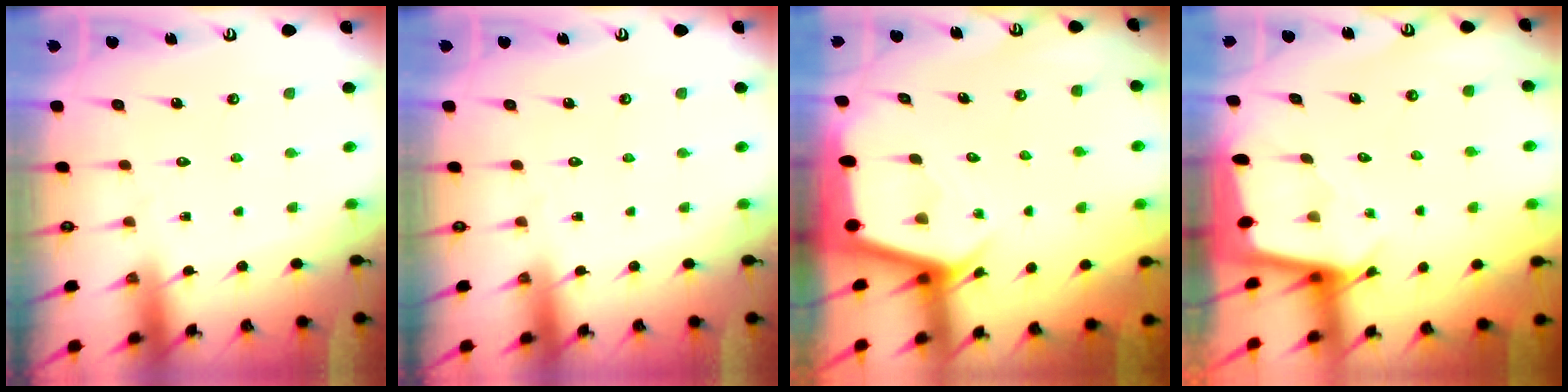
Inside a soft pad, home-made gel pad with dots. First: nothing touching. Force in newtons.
{"total": 0.0}
{"total": 3.5, "press": 3.5, "slide": 0.3}
{"total": 2.4, "press": 2.4, "slide": 0.1}